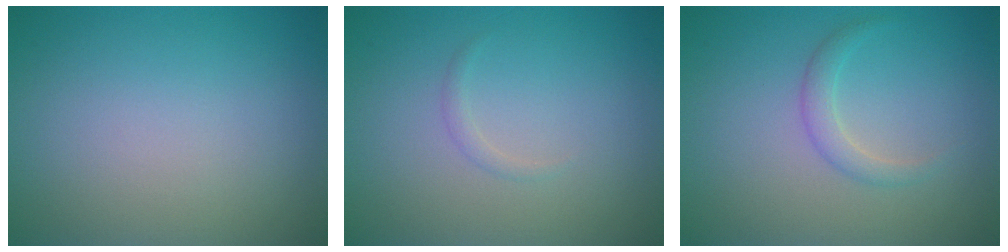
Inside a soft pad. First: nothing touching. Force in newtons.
{"total": 0.6, "press": 0.6, "slide": 0.0}
{"total": 1.6, "press": 1.6, "slide": 0.1}